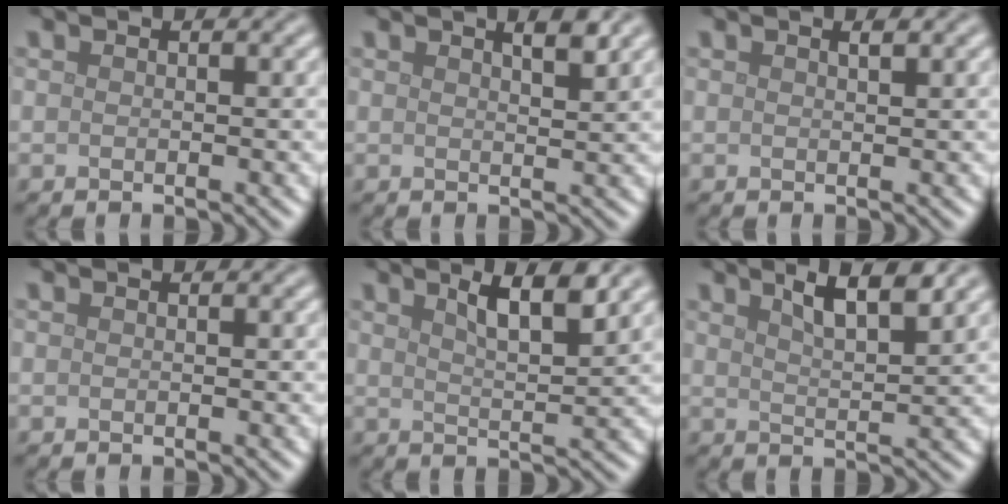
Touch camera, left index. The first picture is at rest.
{"total": 2.0, "force": [1.4, 0.4, 1.3], "torque": [-0.012, 0.004, 0.020]}
{"total": 0.7, "force": [0.5, 0.1, 0.5], "torque": [-0.008, 0.000, 0.008]}
{"total": 0.0}
{"total": 4.4, "force": [2.6, 0.9, 3.4], "torque": [-0.049, 0.003, 0.043]}
{"total": 4.5, "force": [3.0, 1.0, 3.2], "torque": [-0.046, 0.009, 0.048]}